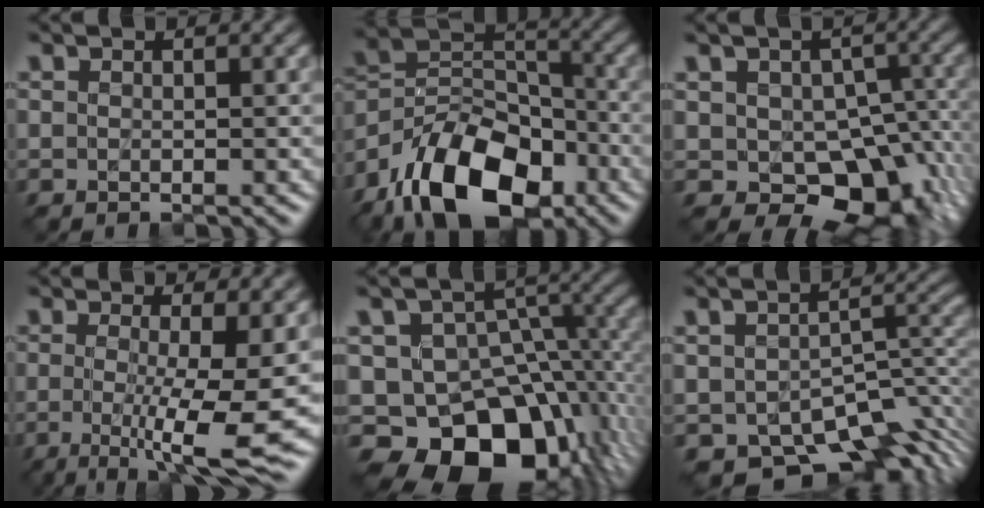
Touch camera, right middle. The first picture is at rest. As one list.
[{"total": 12.3, "force": [-7.8, 6.4, 7.0], "torque": [-0.123, 0.012, -0.149]}, {"total": 9.8, "force": [-2.2, 7.0, 6.5], "torque": [-0.081, -0.020, -0.026]}, {"total": 8.1, "force": [-1.1, 1.4, 7.9], "torque": [-0.122, -0.019, -0.014]}, {"total": 14.6, "force": [-6.5, 9.9, 8.5], "torque": [-0.129, -0.009, -0.104]}, {"total": 9.1, "force": [-5.2, 5.0, 5.6], "torque": [-0.077, -0.022, -0.078]}]